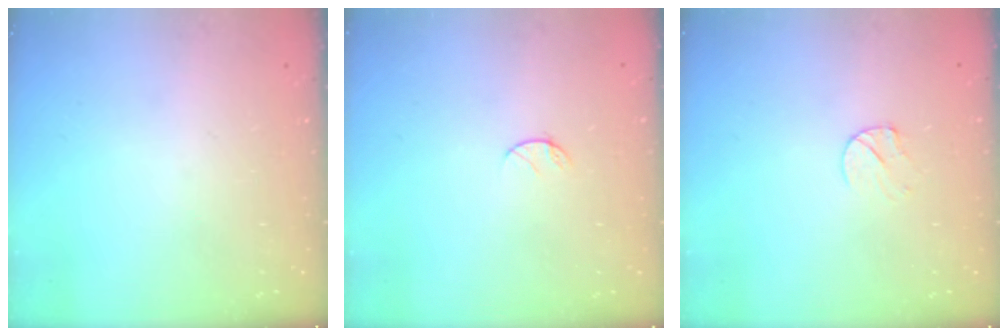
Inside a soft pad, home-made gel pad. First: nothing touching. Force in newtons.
{"total": 4.7, "press": 4.6, "slide": 0.5}
{"total": 3.5, "press": 3.5, "slide": 0.4}